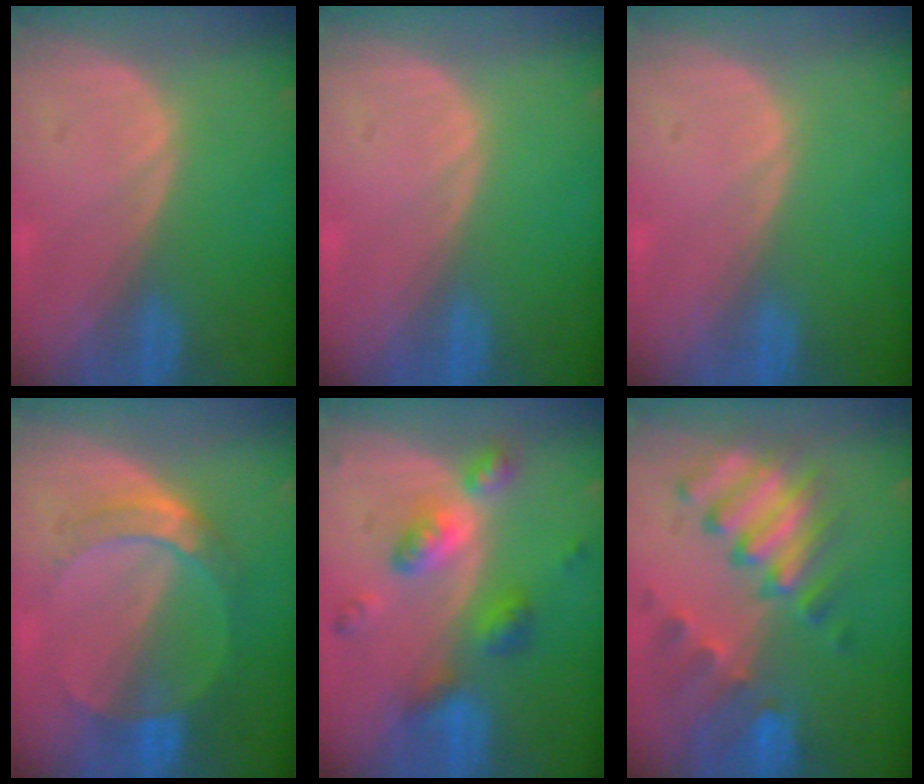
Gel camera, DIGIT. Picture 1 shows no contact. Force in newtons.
{"total": 0.0}
{"total": 0.0}
{"total": 7.1, "press": 6.4, "slide": 3.1}
{"total": 7.4, "press": 7.4, "slide": 0.5}
{"total": 10.1, "press": 8.8, "slide": 4.9}